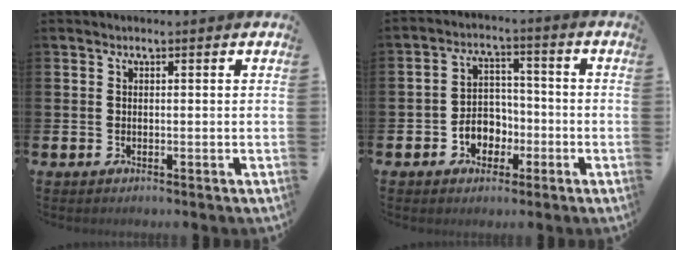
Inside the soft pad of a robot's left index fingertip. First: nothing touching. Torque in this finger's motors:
{"motor_torque": [0.59, 0.03, 0.29, 0.08]}